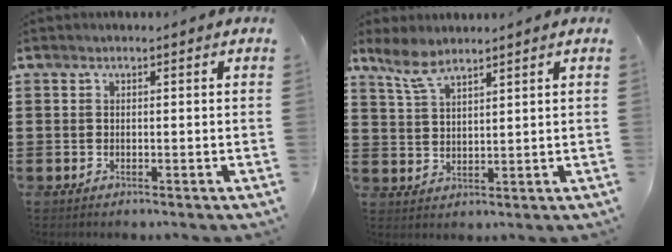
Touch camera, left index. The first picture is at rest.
{"total": 4.6, "force": [3.8, 0.9, 2.5], "torque": [-0.060, -0.006, 0.071]}